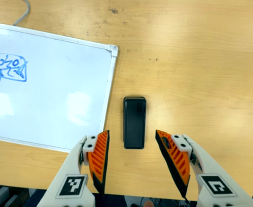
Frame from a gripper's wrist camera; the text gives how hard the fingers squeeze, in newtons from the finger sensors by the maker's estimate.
{"total": 0.0}